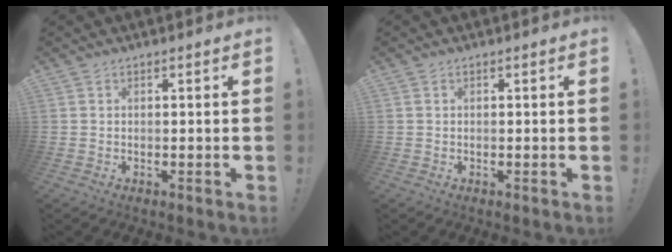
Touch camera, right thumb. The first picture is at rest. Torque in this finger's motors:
{"motor_torque": [0.02, -0.22, 0.04, -0.10, 0.00]}